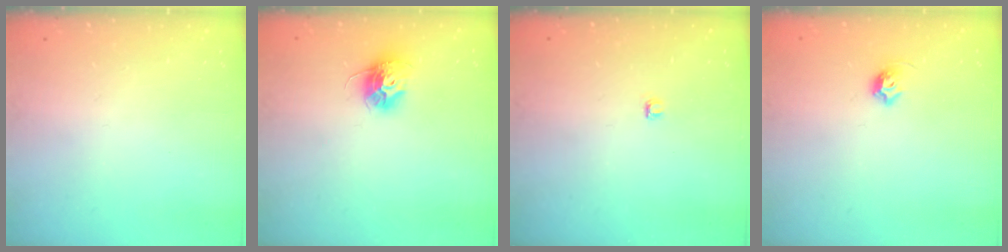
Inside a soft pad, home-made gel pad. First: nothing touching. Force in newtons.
{"total": 10.5, "press": 10.4, "slide": 0.9}
{"total": 2.8, "press": 2.8, "slide": 0.4}
{"total": 6.1, "press": 6.0, "slide": 1.1}